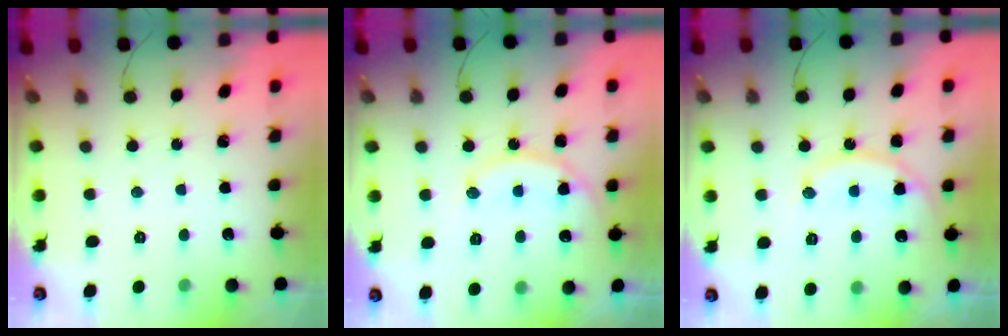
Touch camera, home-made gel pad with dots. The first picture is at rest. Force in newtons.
{"total": 14.2, "press": 14.2, "slide": 1.2}
{"total": 14.2, "press": 14.2, "slide": 1.2}